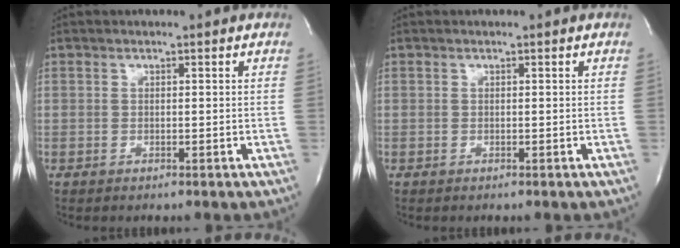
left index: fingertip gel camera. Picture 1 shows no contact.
{"total": 0.0}